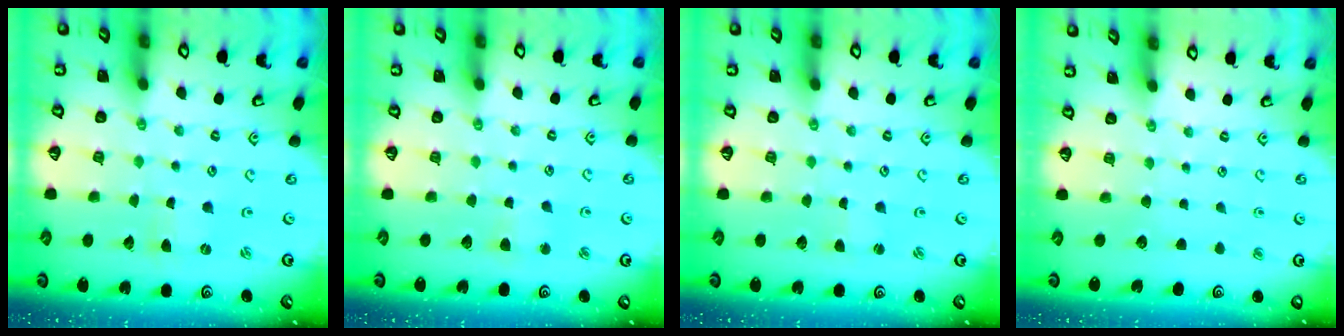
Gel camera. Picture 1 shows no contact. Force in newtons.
{"total": 2.9, "press": 2.9, "slide": 0.3}
{"total": 1.1, "press": 1.1, "slide": 0.2}
{"total": 0.0}